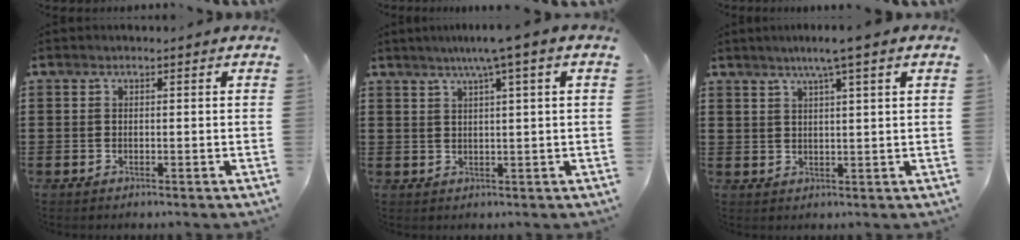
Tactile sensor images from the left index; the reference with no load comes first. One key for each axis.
{"total": 4.3, "fx": 2.2, "fy": -0.7, "fz": 3.6, "tx": -0.071, "ty": 0.000, "tz": 0.035}
{"total": 4.1, "fx": 2.7, "fy": -0.6, "fz": 3.0, "tx": -0.062, "ty": -0.003, "tz": 0.046}